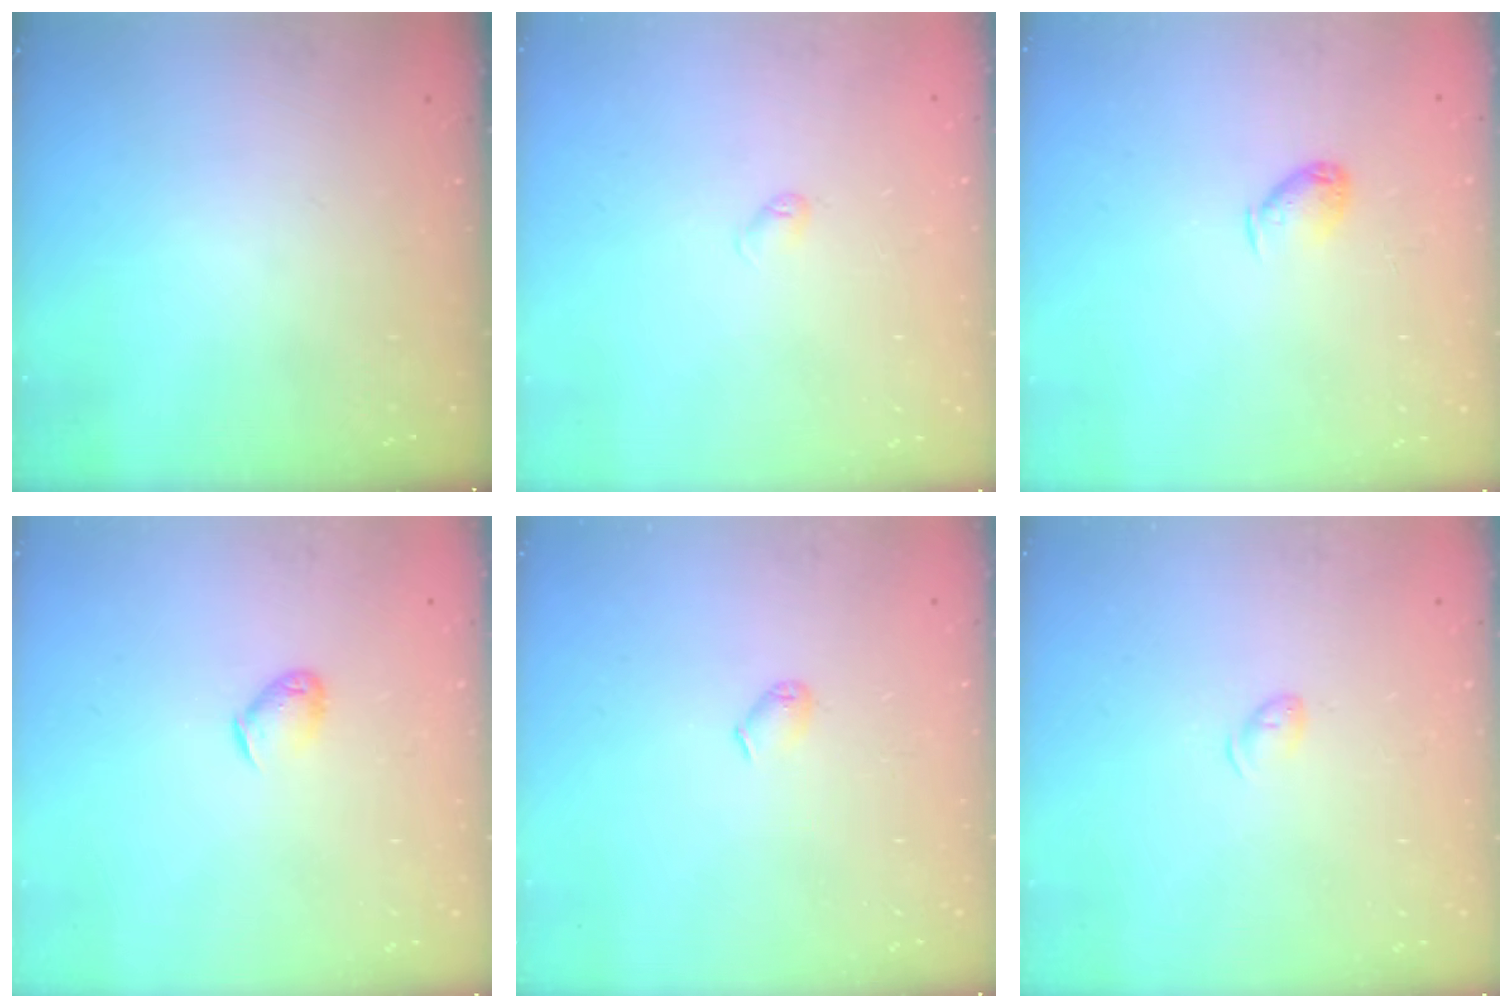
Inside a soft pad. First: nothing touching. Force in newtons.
{"total": 2.9, "press": 2.8, "slide": 0.5}
{"total": 6.0, "press": 5.9, "slide": 0.9}
{"total": 3.6, "press": 3.6, "slide": 0.6}
{"total": 5.0, "press": 4.9, "slide": 0.6}
{"total": 4.6, "press": 4.5, "slide": 0.7}